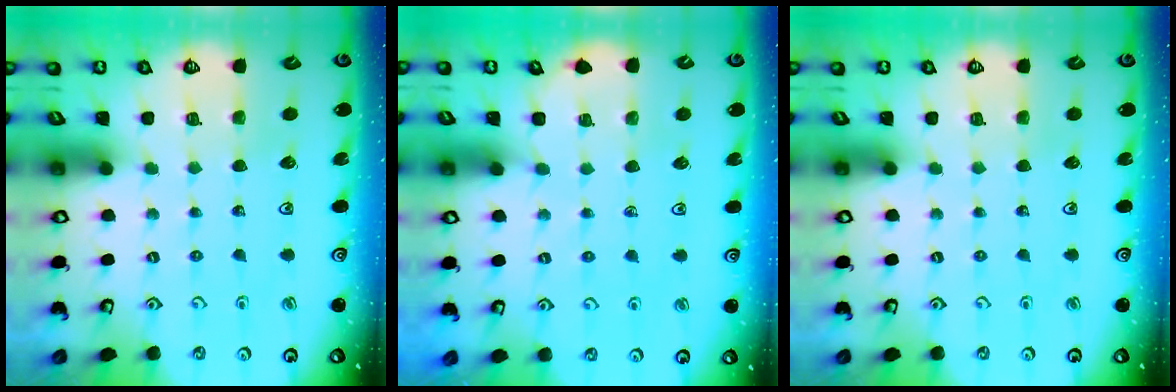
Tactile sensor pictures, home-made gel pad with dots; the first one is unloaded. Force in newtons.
{"total": 3.8, "press": 3.7, "slide": 0.5}
{"total": 0.0}